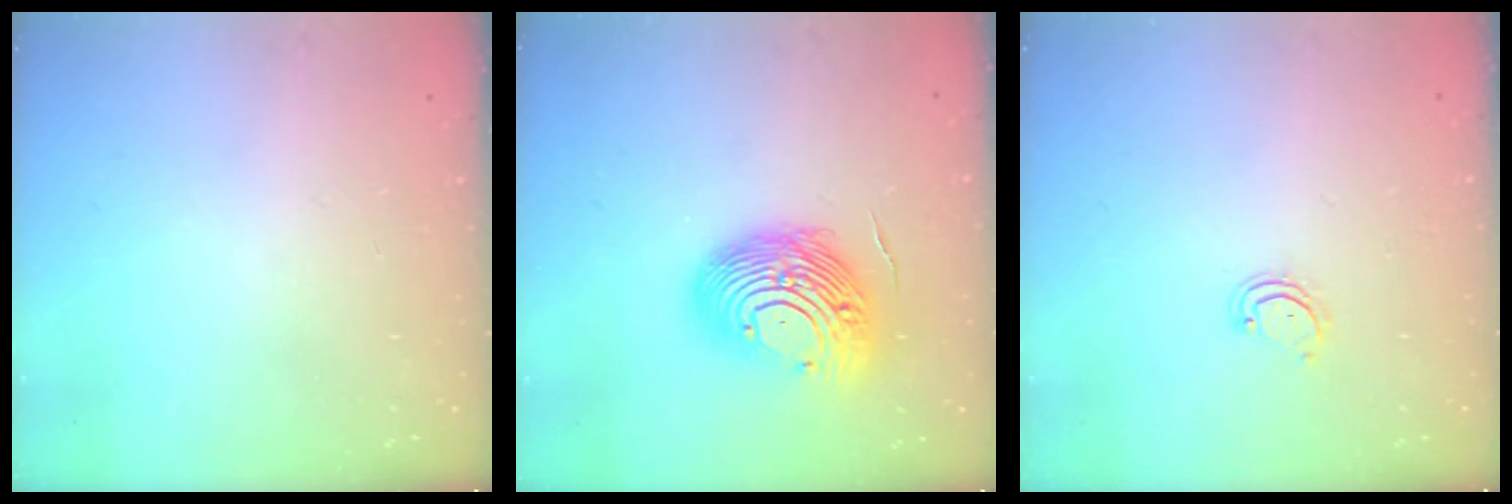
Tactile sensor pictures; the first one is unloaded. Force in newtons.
{"total": 15.5, "press": 14.6, "slide": 5.1}
{"total": 2.9, "press": 2.9, "slide": 0.3}